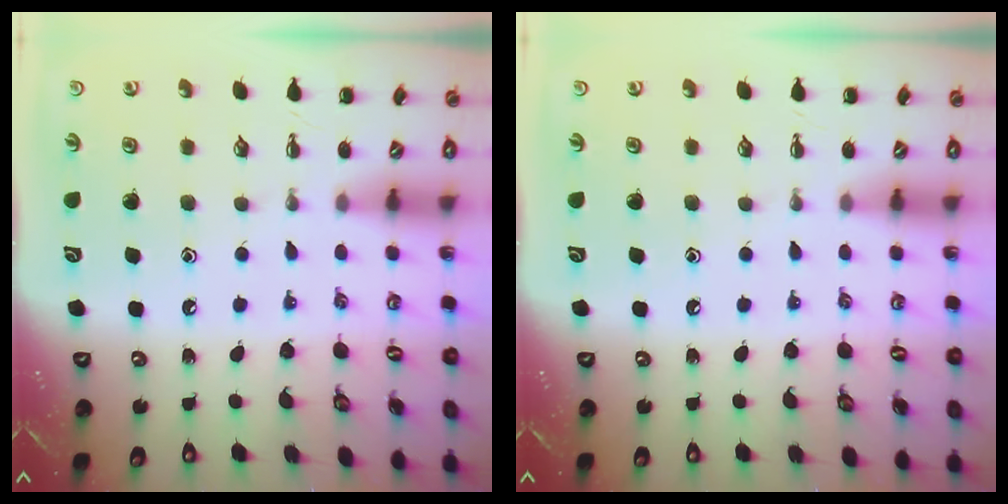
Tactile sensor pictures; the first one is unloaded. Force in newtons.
{"total": 0.0}